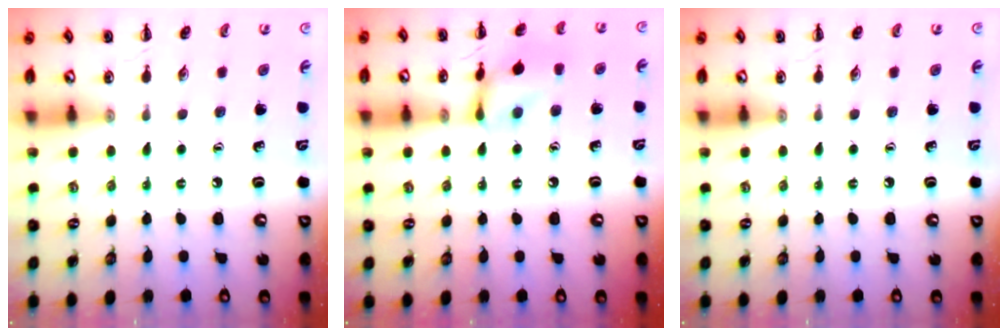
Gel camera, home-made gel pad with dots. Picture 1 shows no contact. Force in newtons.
{"total": 11.5, "press": 11.4, "slide": 0.9}
{"total": 0.0}